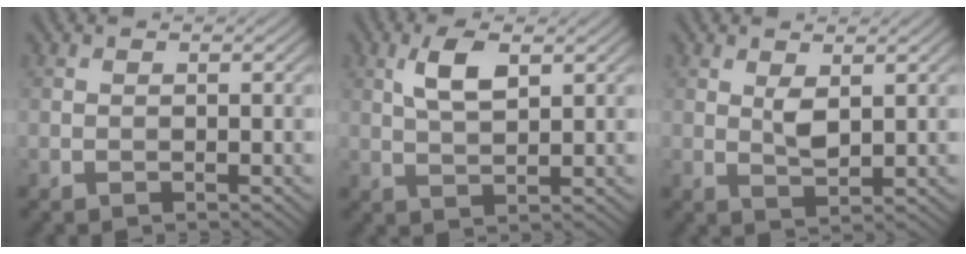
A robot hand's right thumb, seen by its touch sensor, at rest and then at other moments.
{"total": 4.7, "force": [1.9, 1.8, 3.9], "torque": [-0.087, 0.002, 0.039]}
{"total": 2.6, "force": [0.9, 1.1, 2.1], "torque": [-0.045, -0.005, 0.022]}